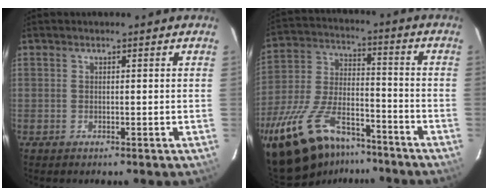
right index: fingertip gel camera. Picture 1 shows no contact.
{"total": 24.4, "force": [-17.3, 10.7, 13.4], "torque": [-0.292, -0.021, -0.285]}